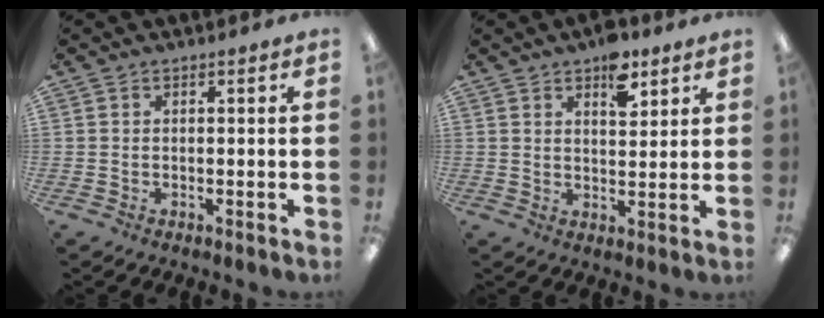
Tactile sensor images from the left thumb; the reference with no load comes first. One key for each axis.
{"total": 7.5, "fx": 5.0, "fy": 3.6, "fz": 4.3, "tx": -0.040, "ty": -0.028, "tz": 0.079}